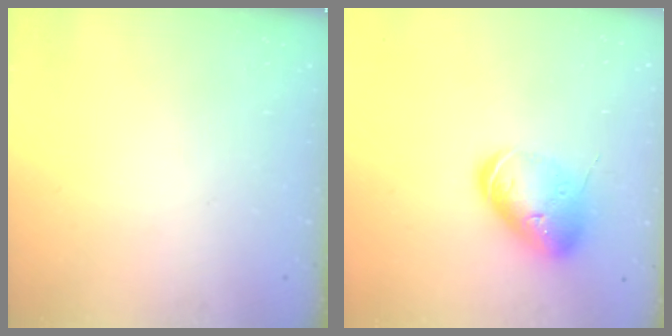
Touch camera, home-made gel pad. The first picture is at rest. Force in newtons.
{"total": 14.6, "press": 14.5, "slide": 2.3}